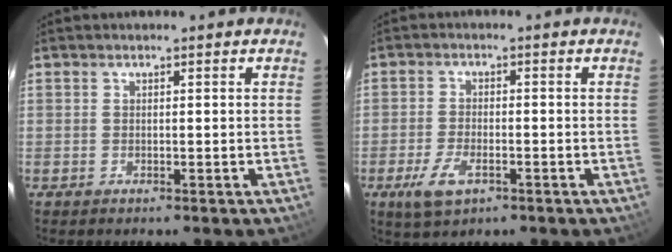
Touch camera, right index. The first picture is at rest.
{"total": 6.3, "force": [-3.2, 3.0, 4.6], "torque": [-0.113, -0.009, -0.057]}